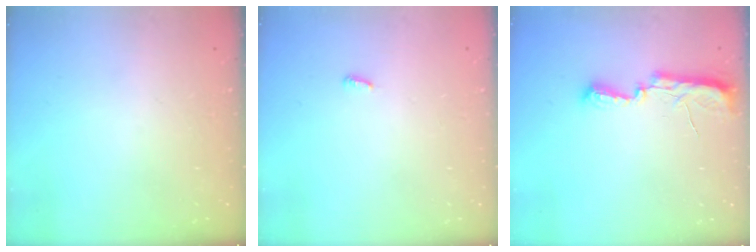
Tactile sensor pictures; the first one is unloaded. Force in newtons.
{"total": 2.6, "press": 2.6, "slide": 0.2}
{"total": 7.4, "press": 7.4, "slide": 0.7}